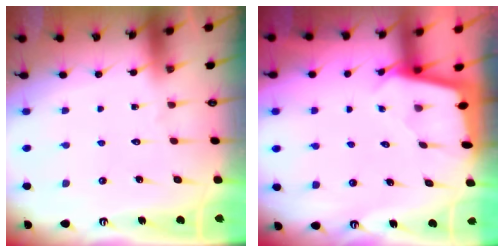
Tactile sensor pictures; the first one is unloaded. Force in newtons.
{"total": 1.8, "press": 1.8, "slide": 0.2}